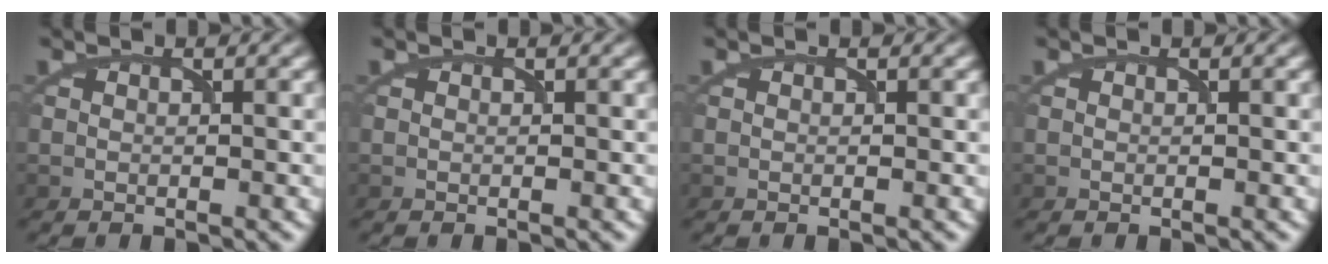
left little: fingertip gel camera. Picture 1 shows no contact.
{"total": 0.0}
{"total": 0.0}
{"total": 0.0}